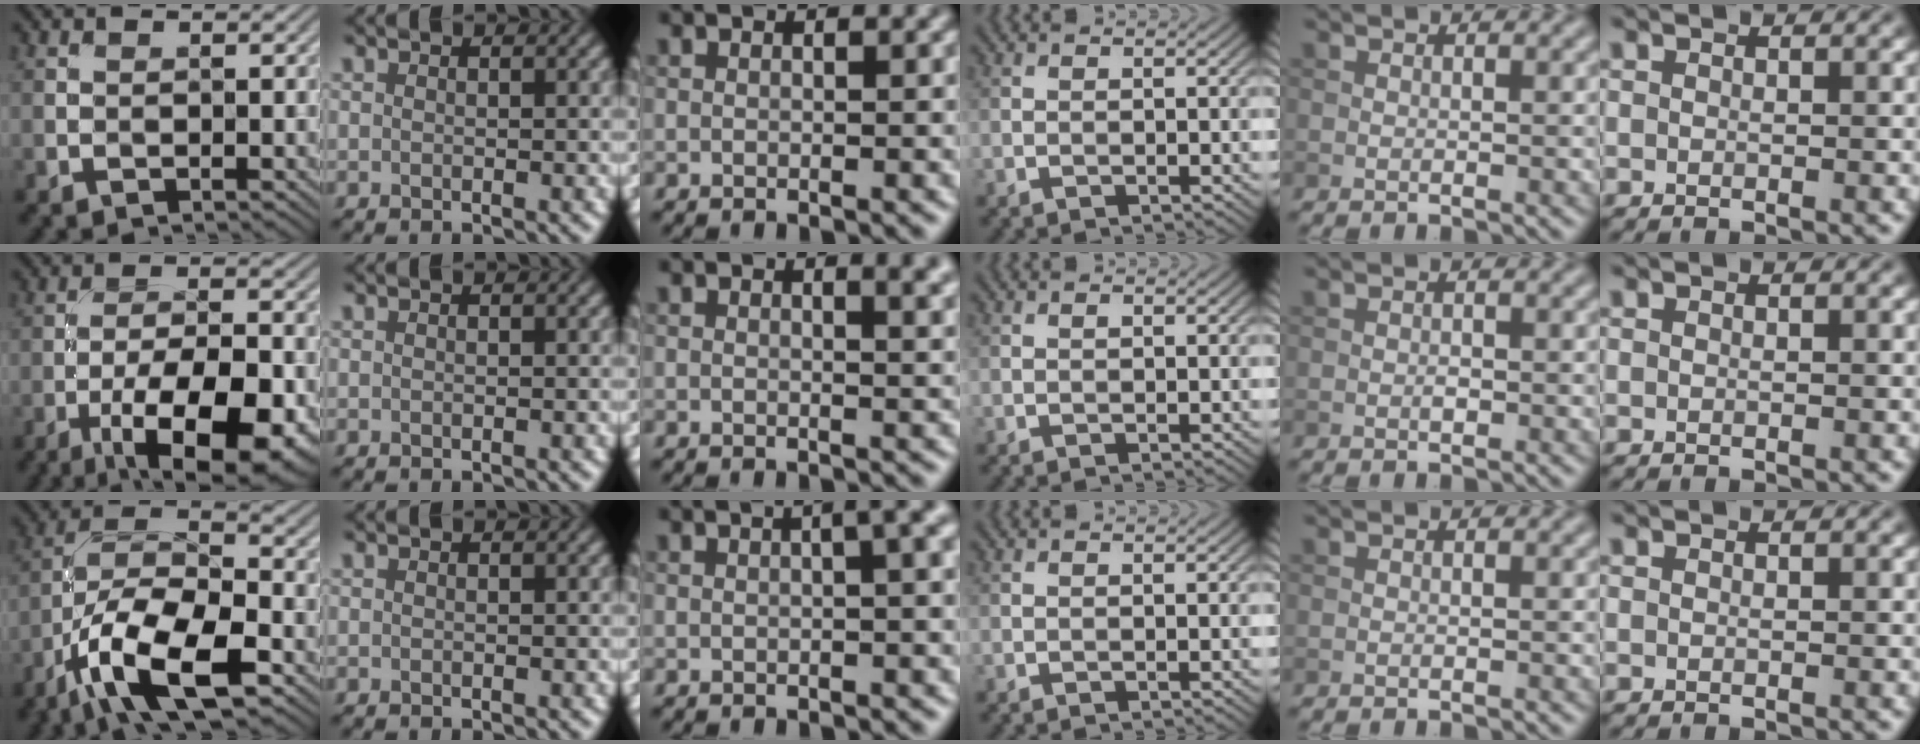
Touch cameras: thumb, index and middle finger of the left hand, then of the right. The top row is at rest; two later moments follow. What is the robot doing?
{"motion": "screw", "object": "medicine bottle"}